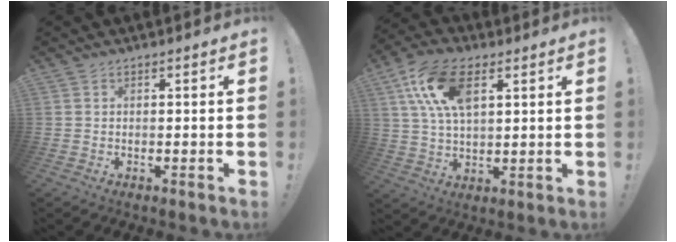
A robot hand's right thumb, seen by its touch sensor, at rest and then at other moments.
{"total": 14.7, "force": [5.8, 7.7, 11.1], "torque": [-0.220, -0.006, 0.108]}